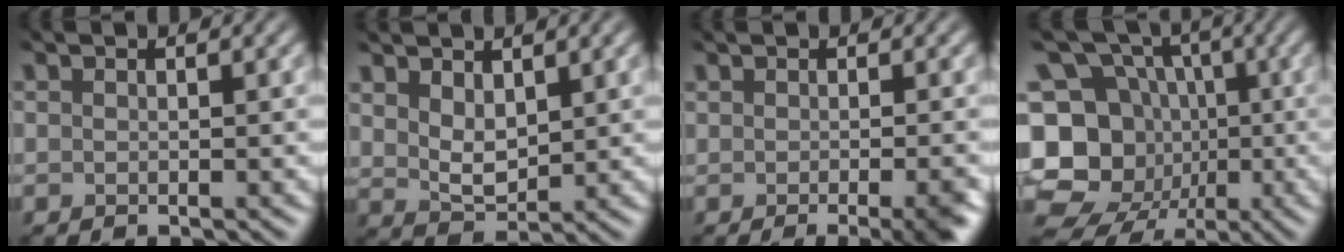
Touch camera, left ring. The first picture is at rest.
{"total": 3.2, "force": [1.1, 1.9, 2.3], "torque": [-0.052, -0.011, 0.022]}
{"total": 3.5, "force": [-0.5, 1.2, 3.2], "torque": [-0.024, 0.001, -0.005]}
{"total": 15.6, "force": [-3.2, 14.0, 6.1], "torque": [-0.125, 0.027, -0.073]}